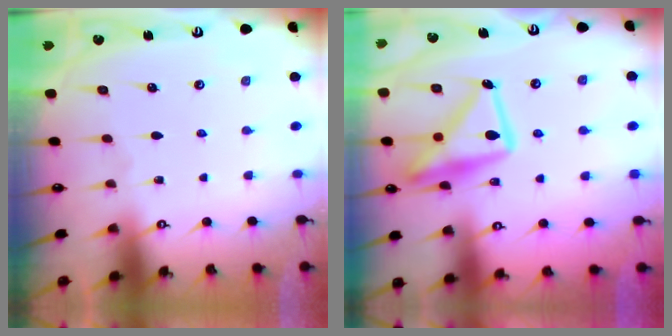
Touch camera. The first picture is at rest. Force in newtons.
{"total": 17.4, "press": 17.3, "slide": 1.7}